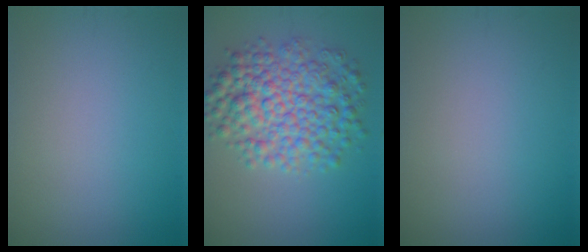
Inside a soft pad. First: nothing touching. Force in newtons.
{"total": 7.6, "press": 7.6, "slide": 0.1}
{"total": 0.0}